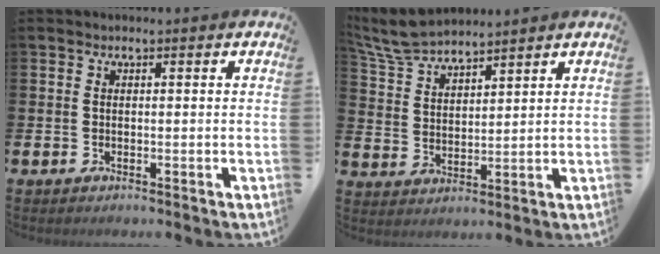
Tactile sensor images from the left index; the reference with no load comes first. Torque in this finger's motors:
{"motor_torque": [0.21, -0.34, 0.50, 0.21]}